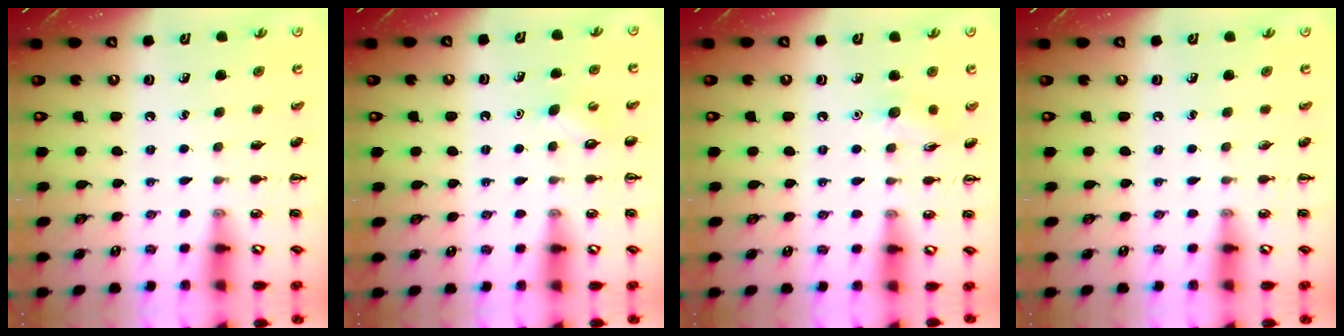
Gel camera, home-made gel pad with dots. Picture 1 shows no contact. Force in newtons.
{"total": 2.8, "press": 2.7, "slide": 0.8}
{"total": 6.3, "press": 6.2, "slide": 1.5}
{"total": 0.0}